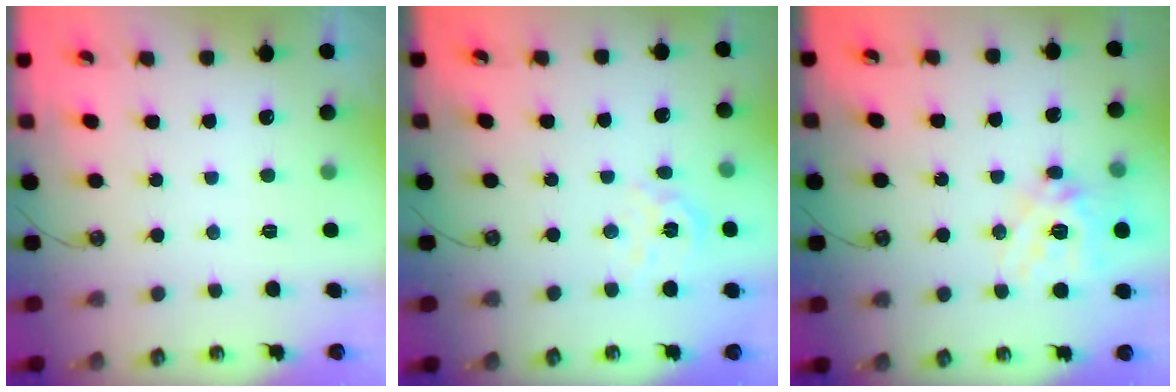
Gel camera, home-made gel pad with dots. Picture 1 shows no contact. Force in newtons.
{"total": 6.3, "press": 6.3, "slide": 0.4}
{"total": 16.6, "press": 16.4, "slide": 2.6}